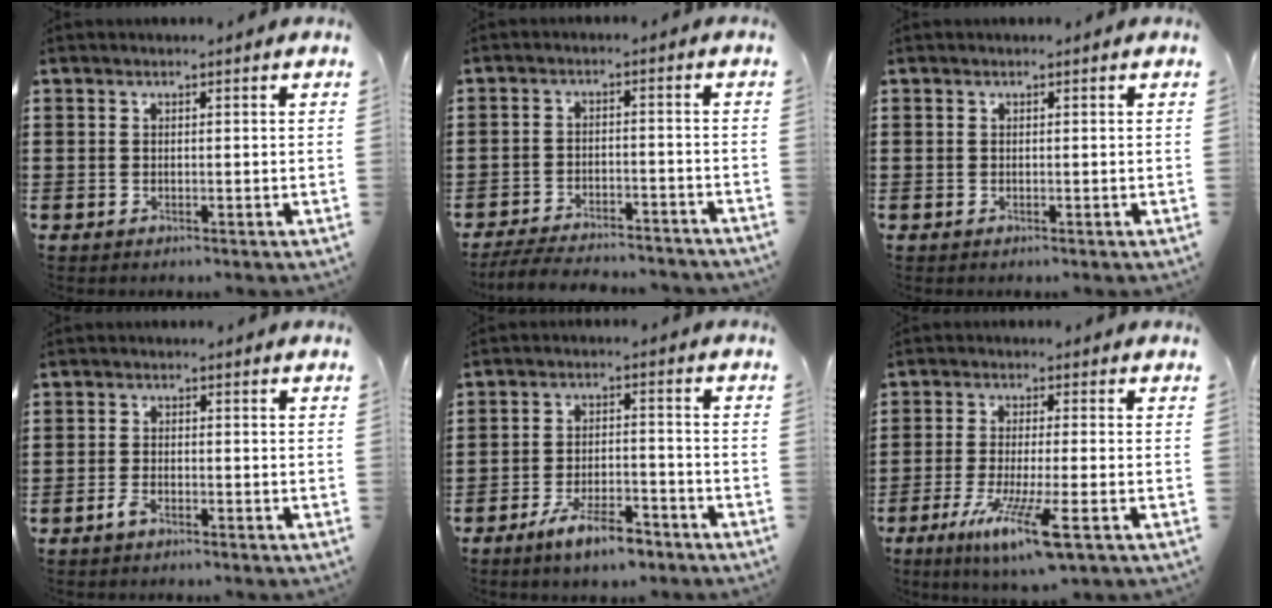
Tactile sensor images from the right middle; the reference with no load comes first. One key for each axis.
{"total": 5.1, "fx": -5.0, "fy": 0.4, "fz": 1.1, "tx": -0.029, "ty": 0.000, "tz": -0.102}
{"total": 0.0}
{"total": 2.0, "fx": -1.4, "fy": 0.6, "fz": 1.3, "tx": -0.040, "ty": -0.004, "tz": -0.031}
{"total": 6.9, "fx": -5.3, "fy": 1.7, "fz": 4.1, "tx": -0.082, "ty": 0.002, "tz": -0.099}
{"total": 8.8, "fx": -4.3, "fy": 0.6, "fz": 7.6, "tx": -0.153, "ty": -0.021, "tz": -0.077}